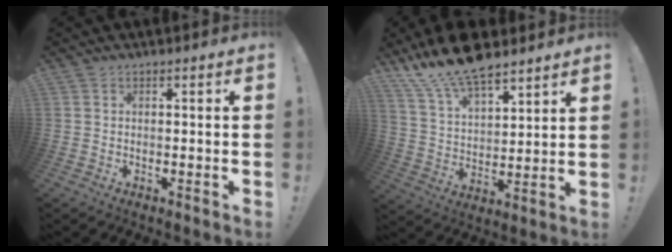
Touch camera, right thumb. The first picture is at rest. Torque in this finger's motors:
{"motor_torque": [0.24, 0.44, 0.40, 0.31, 0.18]}